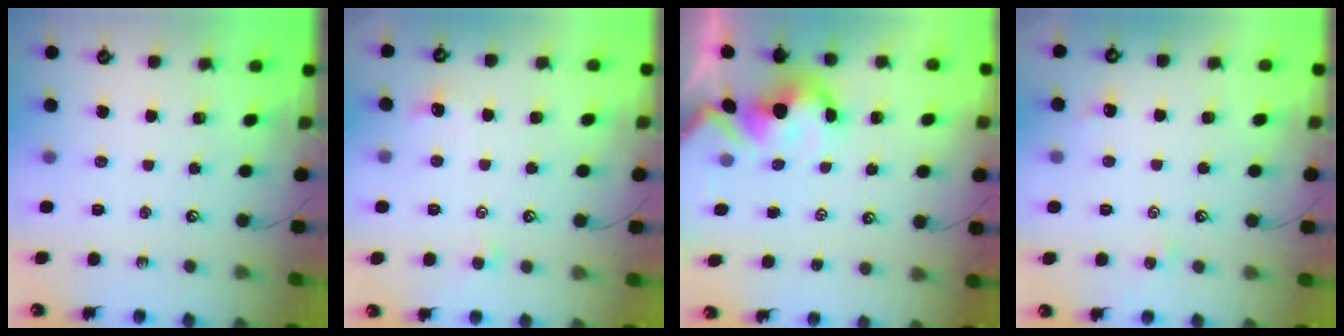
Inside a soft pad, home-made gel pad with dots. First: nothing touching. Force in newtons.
{"total": 0.8, "press": 0.7, "slide": 0.4}
{"total": 5.9, "press": 5.8, "slide": 0.9}
{"total": 0.8, "press": 0.5, "slide": 0.5}